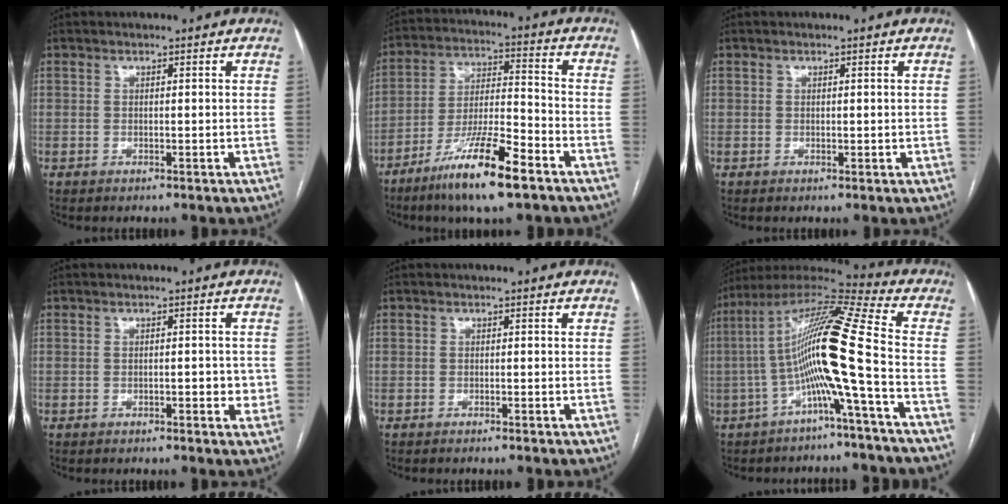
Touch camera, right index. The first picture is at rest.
{"total": 14.0, "force": [-8.7, 1.4, 10.8], "torque": [-0.206, -0.024, -0.157]}
{"total": 0.9, "force": [0.3, 0.5, 0.7], "torque": [-0.009, -0.003, 0.006]}
{"total": 3.0, "force": [-0.4, 1.4, 2.6], "torque": [-0.032, 0.002, -0.004]}
{"total": 0.9, "force": [-0.8, -0.3, 0.4], "torque": [-0.005, 0.003, -0.013]}
{"total": 14.5, "force": [-3.1, -1.4, 14.0], "torque": [-0.257, 0.022, -0.071]}